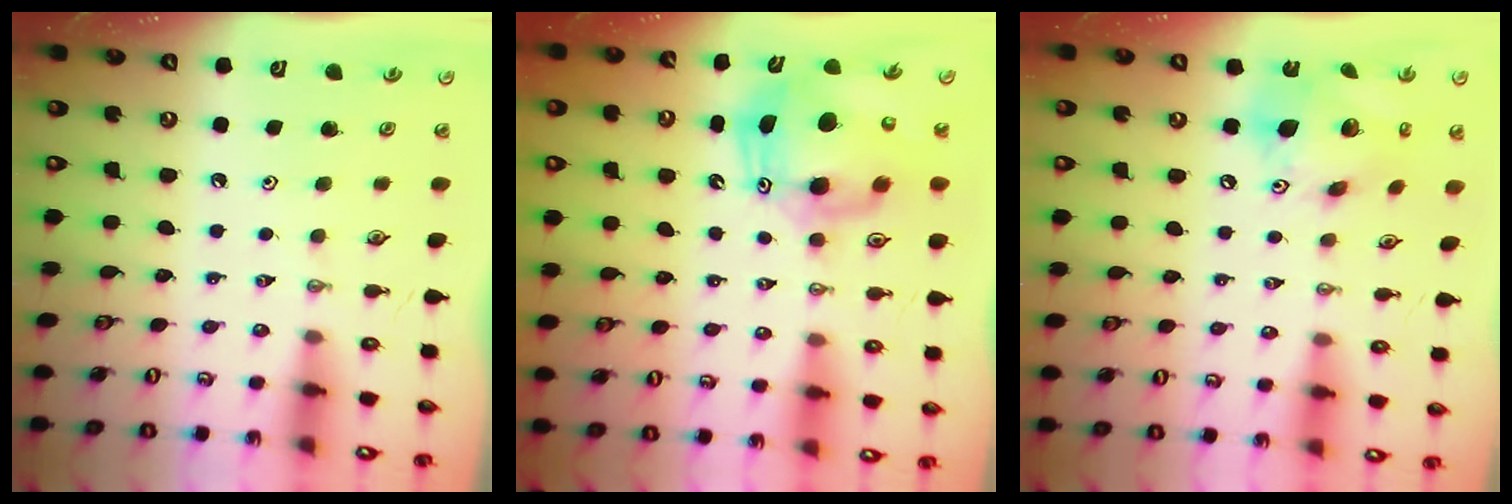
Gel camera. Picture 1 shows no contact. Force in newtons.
{"total": 12.1, "press": 11.9, "slide": 2.3}
{"total": 16.5, "press": 16.3, "slide": 3.1}